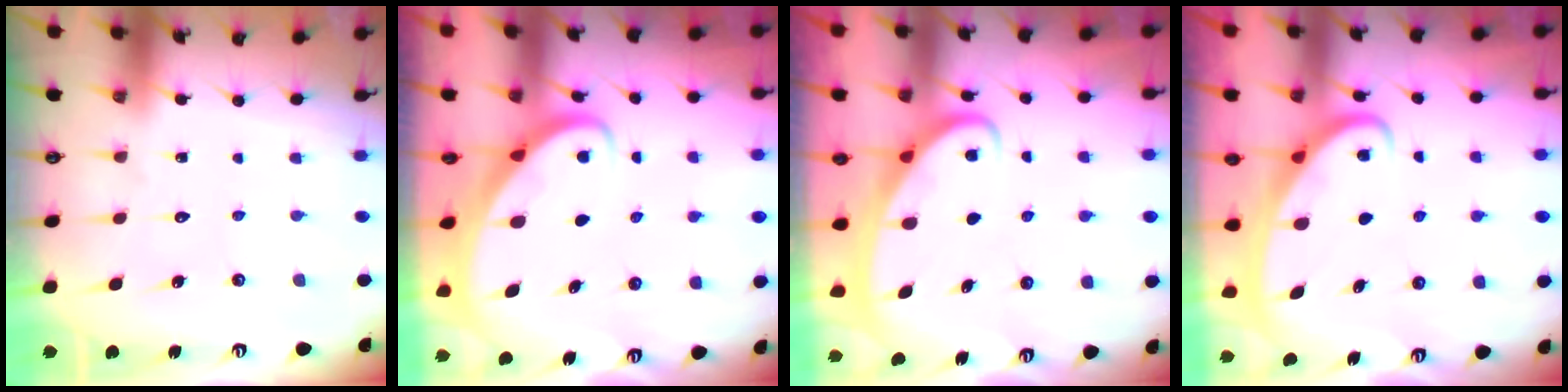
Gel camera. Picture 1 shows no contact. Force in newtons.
{"total": 2.6, "press": 2.6, "slide": 0.3}
{"total": 2.4, "press": 2.3, "slide": 0.5}
{"total": 2.6, "press": 2.6, "slide": 0.3}